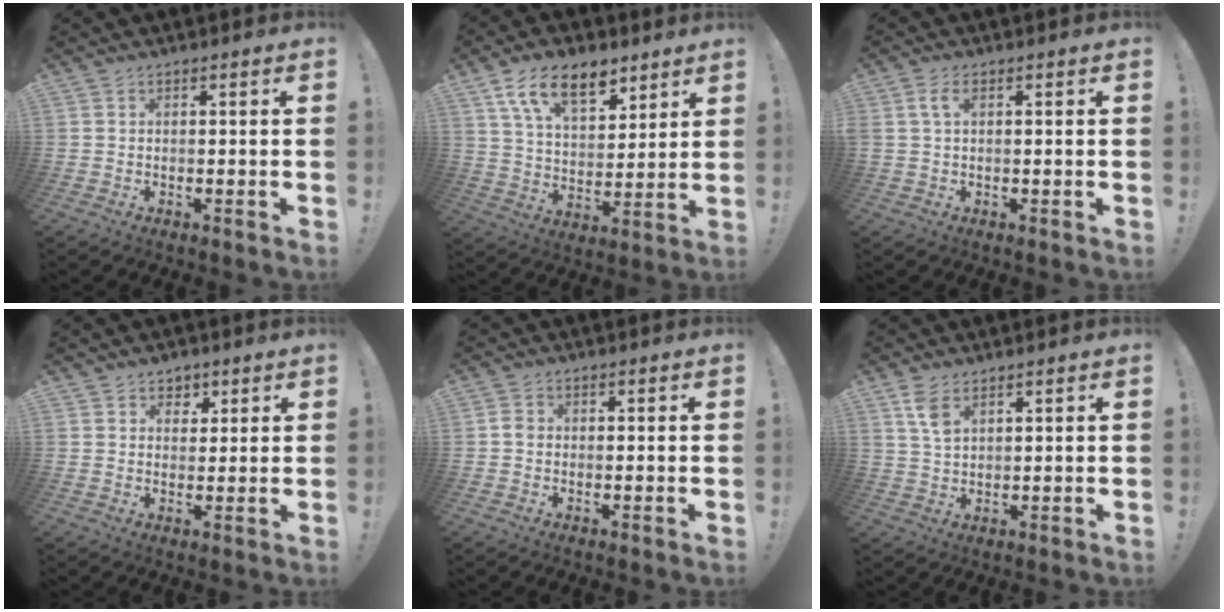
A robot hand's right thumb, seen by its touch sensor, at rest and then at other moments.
{"total": 15.5, "force": [9.2, 8.1, 9.5], "torque": [-0.150, -0.041, 0.168]}
{"total": 3.1, "force": [0.9, 1.3, 2.7], "torque": [-0.051, 0.005, 0.015]}
{"total": 4.3, "force": [2.2, 3.7, 0.8], "torque": [-0.003, -0.012, 0.039]}
{"total": 2.0, "force": [-0.5, 1.6, 1.1], "torque": [-0.018, 0.007, -0.009]}
{"total": 5.7, "force": [3.1, 2.8, 3.8], "torque": [-0.055, -0.015, 0.055]}